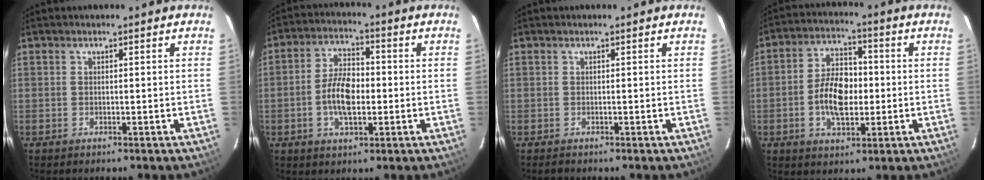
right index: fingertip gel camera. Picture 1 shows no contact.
{"total": 8.8, "force": [-1.5, 4.5, 7.4], "torque": [-0.146, 0.011, -0.026]}
{"total": 0.5, "force": [-0.5, 0.2, 0.0], "torque": [-0.001, -0.001, -0.010]}
{"total": 10.2, "force": [-1.6, 5.8, 8.2], "torque": [-0.157, 0.016, -0.025]}